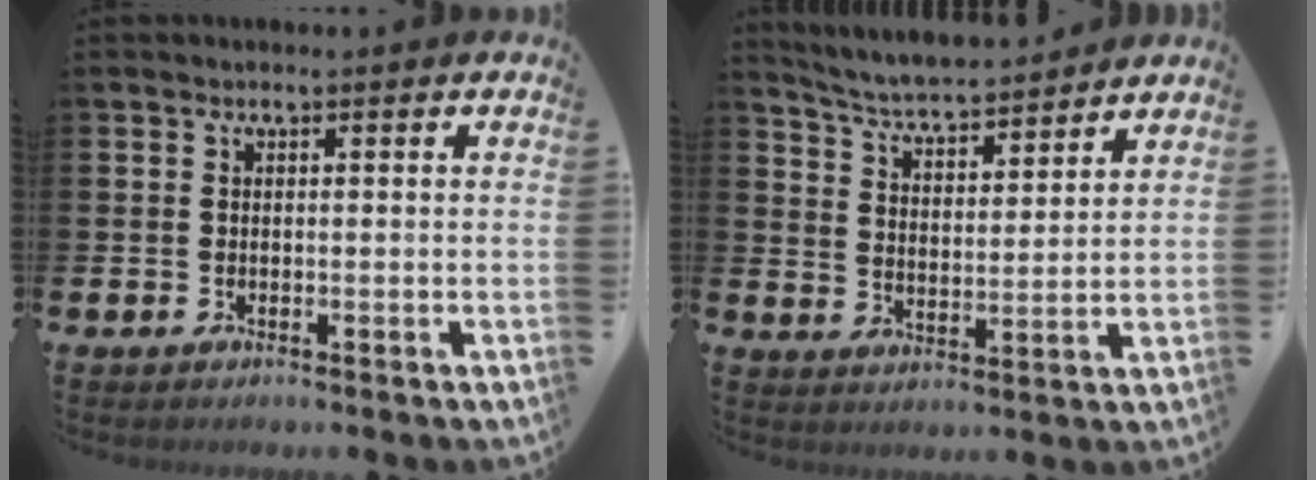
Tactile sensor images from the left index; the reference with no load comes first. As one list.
[{"total": 5.4, "force": [5.3, 0.3, 1.1], "torque": [-0.045, -0.042, 0.089]}]